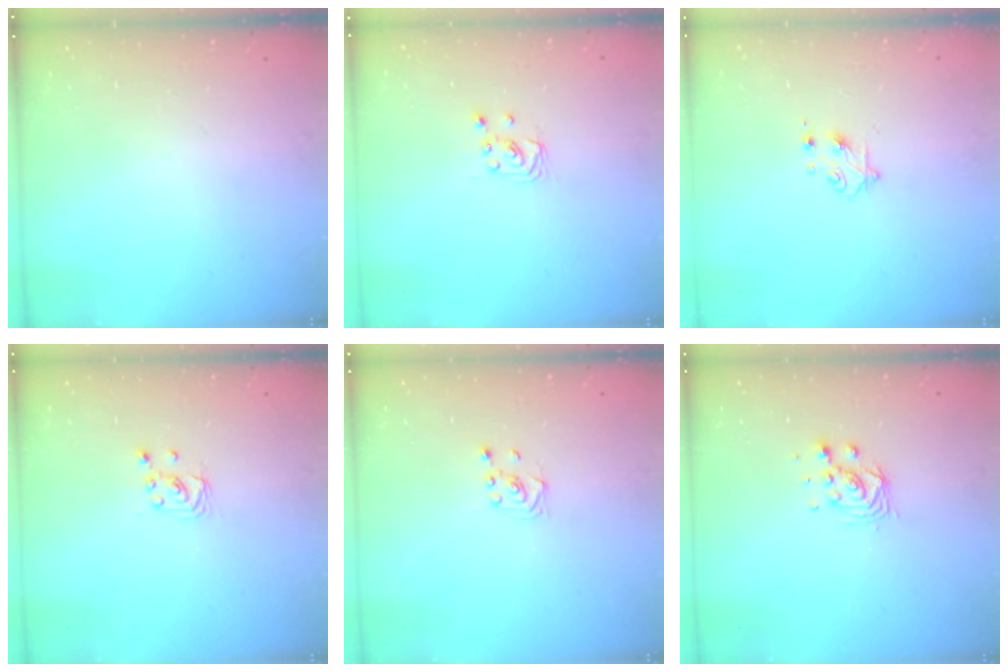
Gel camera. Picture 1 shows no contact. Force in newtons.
{"total": 1.9, "press": 1.9, "slide": 0.1}
{"total": 4.9, "press": 4.8, "slide": 0.7}
{"total": 2.0, "press": 2.0, "slide": 0.2}
{"total": 1.9, "press": 1.7, "slide": 0.8}
{"total": 5.9, "press": 5.9, "slide": 0.5}